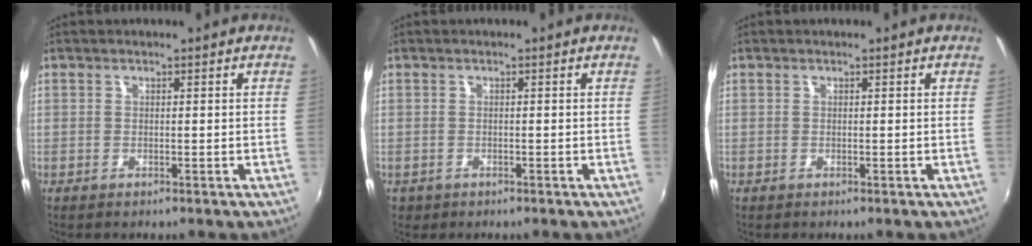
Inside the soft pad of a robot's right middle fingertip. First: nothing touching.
{"total": 1.6, "force": [-0.7, 1.3, 0.6], "torque": [-0.015, -0.003, -0.008]}
{"total": 0.0}